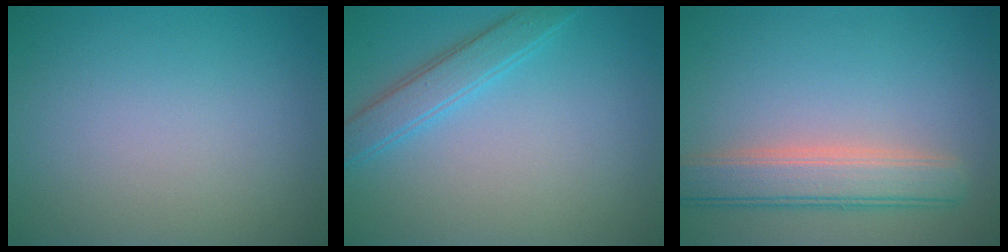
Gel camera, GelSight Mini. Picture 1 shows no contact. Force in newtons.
{"total": 2.8, "press": 2.8, "slide": 0.1}
{"total": 4.8, "press": 4.8, "slide": 0.6}